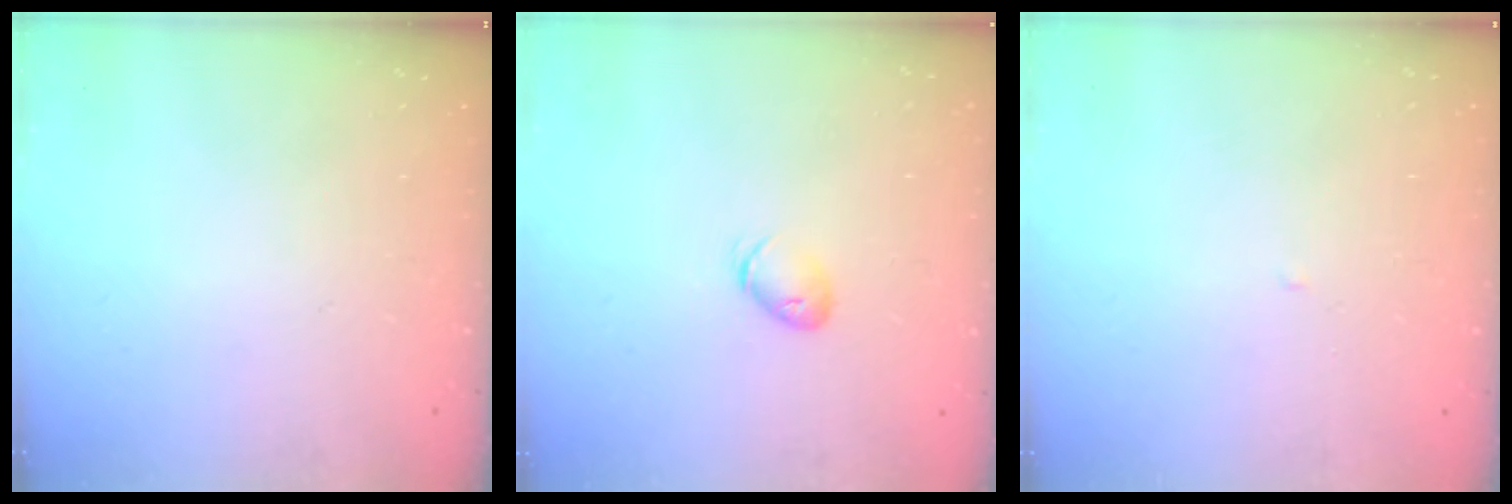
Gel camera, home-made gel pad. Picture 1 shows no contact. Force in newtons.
{"total": 5.7, "press": 5.6, "slide": 1.2}
{"total": 1.8, "press": 1.8, "slide": 0.3}